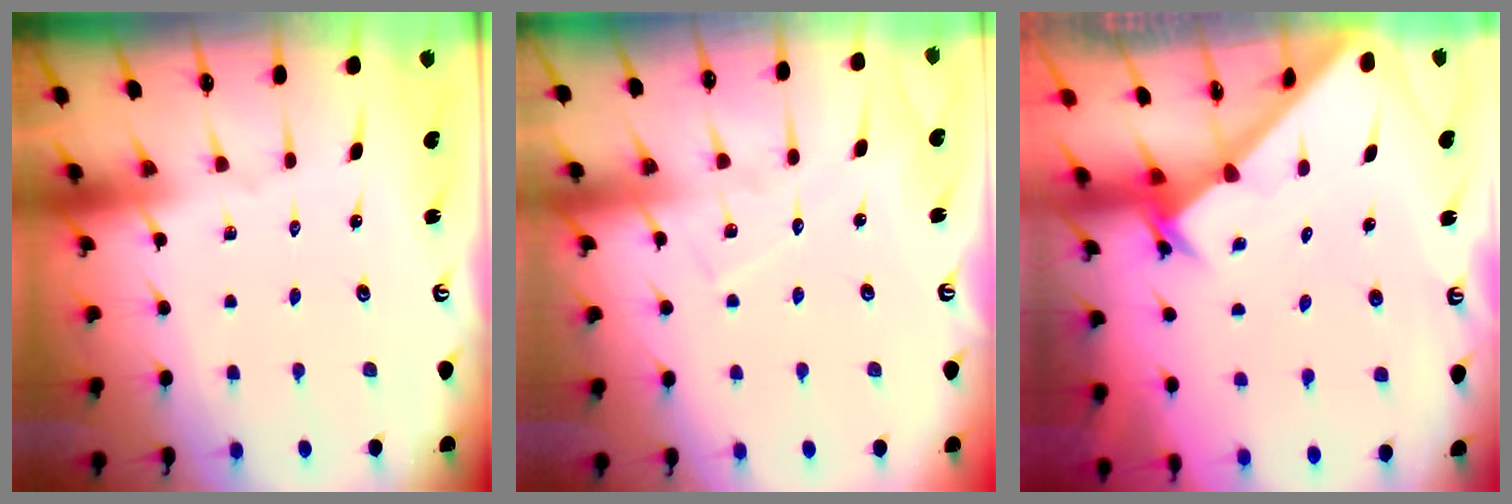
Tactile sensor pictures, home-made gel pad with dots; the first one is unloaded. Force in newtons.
{"total": 6.1, "press": 6.1, "slide": 0.1}
{"total": 2.6, "press": 2.6, "slide": 0.2}